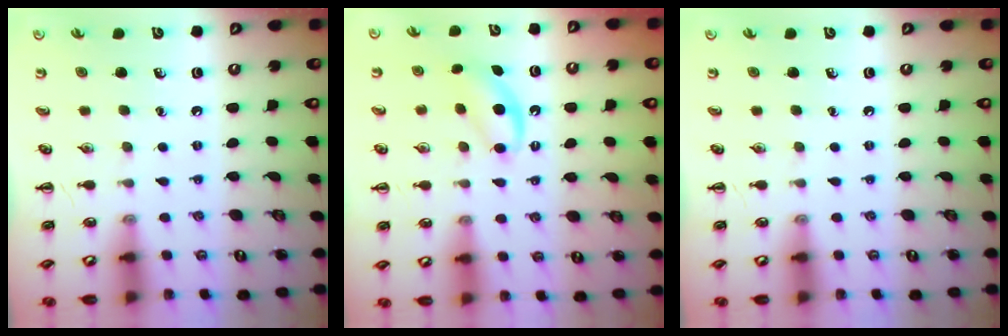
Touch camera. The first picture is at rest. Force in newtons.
{"total": 5.1, "press": 5.0, "slide": 1.1}
{"total": 0.0}